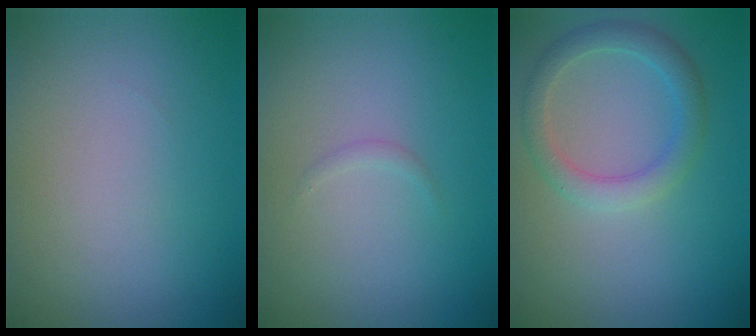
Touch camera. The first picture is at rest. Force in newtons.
{"total": 0.5, "press": 0.5, "slide": 0.0}
{"total": 3.0, "press": 3.0, "slide": 0.1}